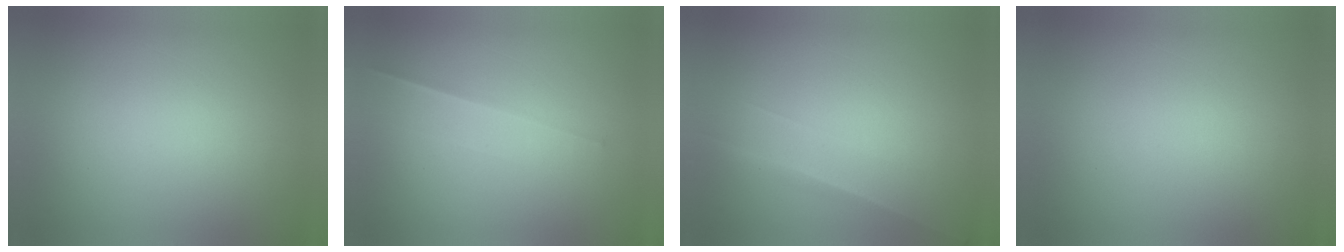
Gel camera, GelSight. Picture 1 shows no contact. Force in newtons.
{"total": 2.0}
{"total": 2.8}
{"total": 0.0}